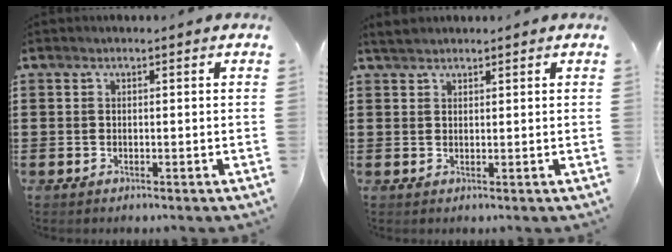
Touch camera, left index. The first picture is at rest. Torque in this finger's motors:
{"motor_torque": [0.13, 0.00, 0.11, 0.05]}